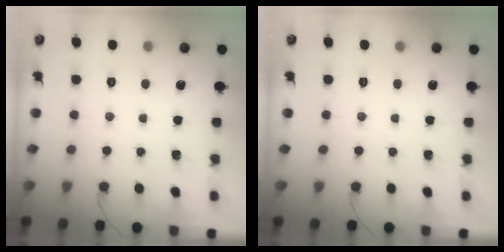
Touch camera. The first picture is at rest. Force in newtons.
{"total": 0.0}